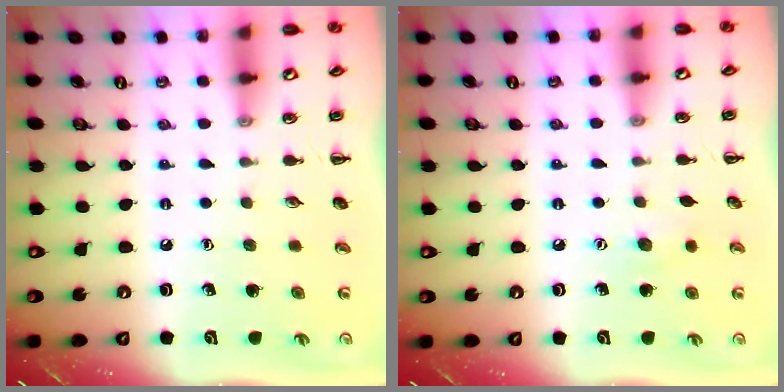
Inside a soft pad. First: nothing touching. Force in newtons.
{"total": 5.7, "press": 5.6, "slide": 1.4}